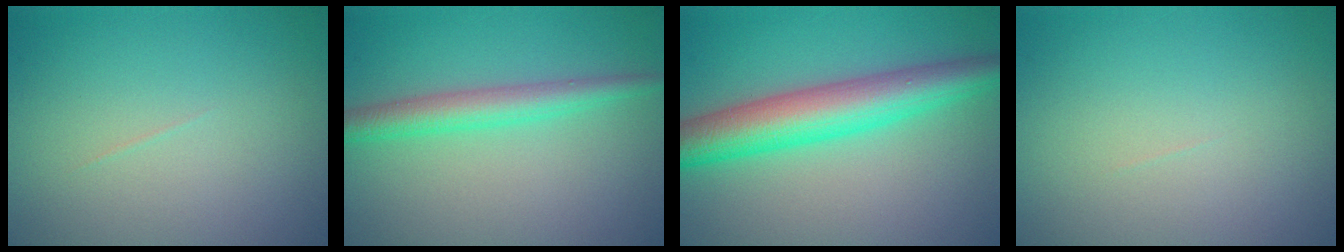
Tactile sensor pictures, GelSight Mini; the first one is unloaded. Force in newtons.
{"total": 3.3, "press": 3.3, "slide": 0.1}
{"total": 7.1, "press": 7.1, "slide": 0.0}
{"total": 0.0}